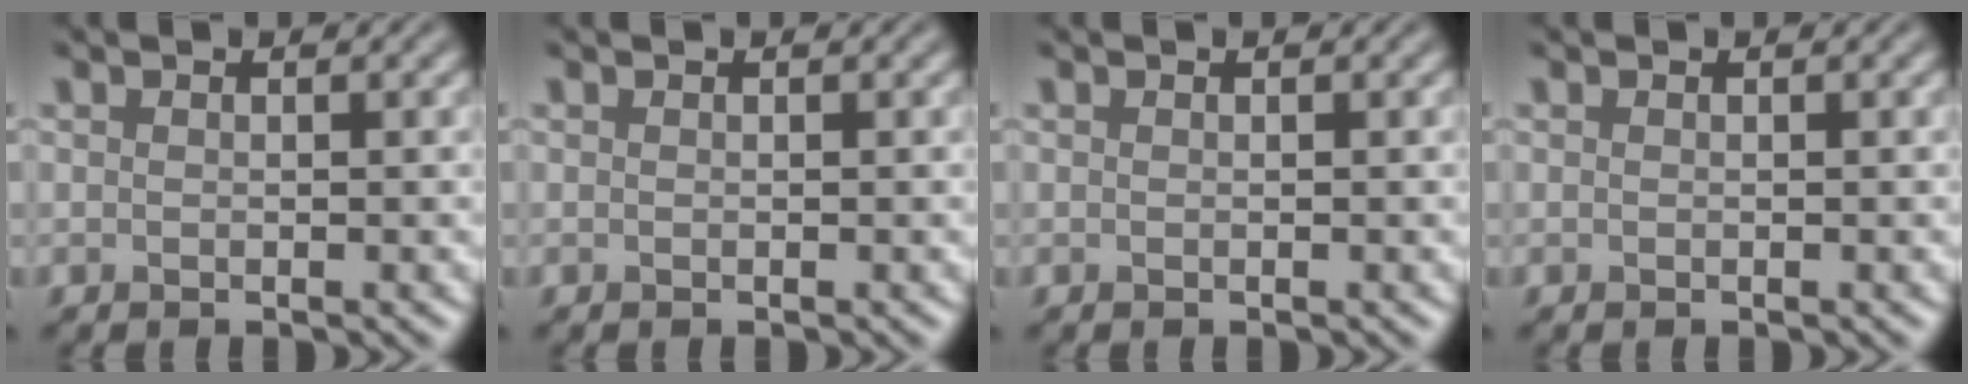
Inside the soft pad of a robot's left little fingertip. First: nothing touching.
{"total": 0.0}
{"total": 0.0}
{"total": 0.0}